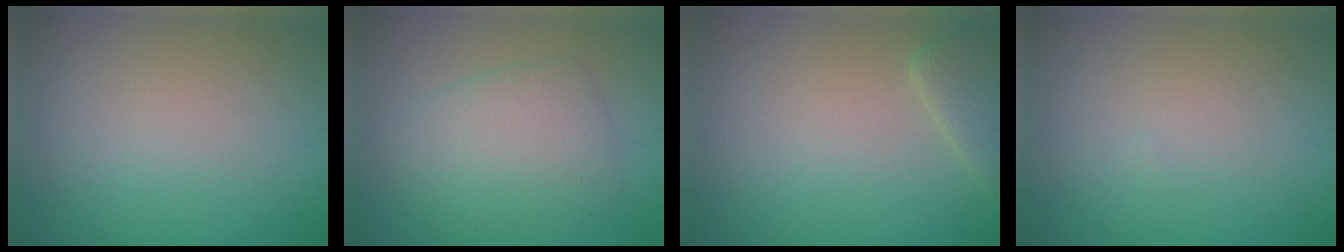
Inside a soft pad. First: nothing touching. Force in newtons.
{"total": 4.8, "press": 4.8, "slide": 0.2}
{"total": 2.6, "press": 2.5, "slide": 0.3}
{"total": 0.0}